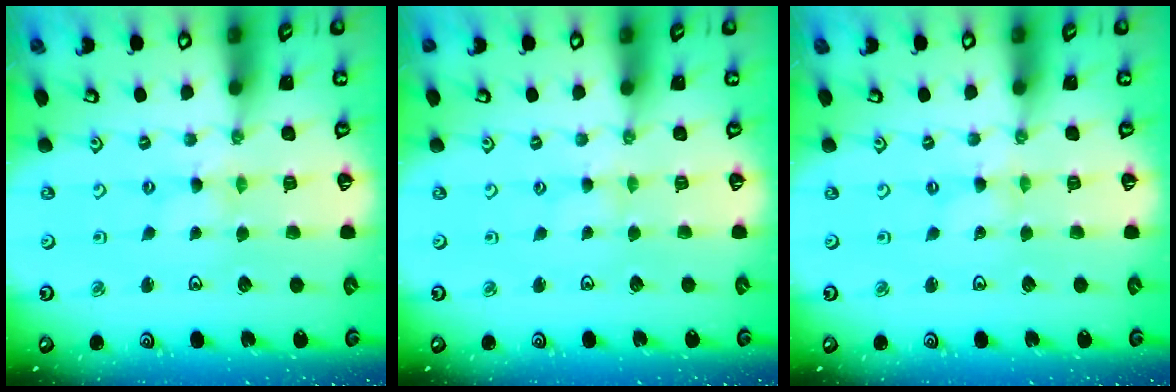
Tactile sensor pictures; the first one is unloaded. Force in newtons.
{"total": 1.3, "press": 1.3, "slide": 0.2}
{"total": 0.0}